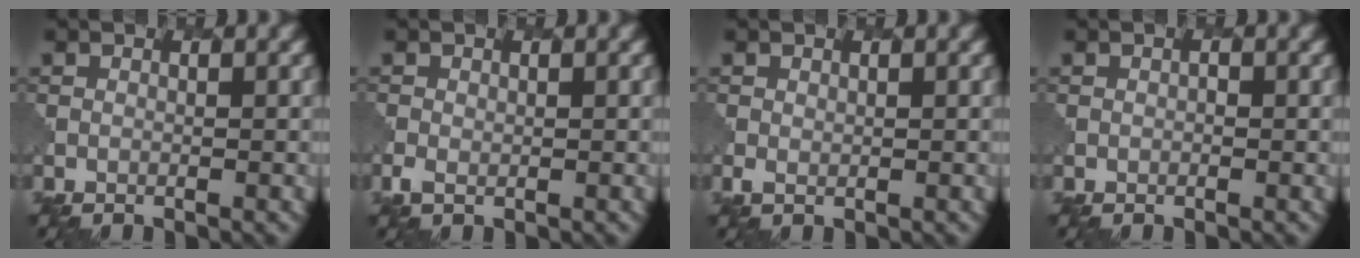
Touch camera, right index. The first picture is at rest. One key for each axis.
{"total": 1.3, "fx": -0.4, "fy": 0.9, "fz": 0.9, "tx": -0.022, "ty": -0.005, "tz": -0.007}
{"total": 0.9, "fx": 0.2, "fy": 0.7, "fz": 0.6, "tx": -0.014, "ty": -0.005, "tz": 0.004}
{"total": 0.0}